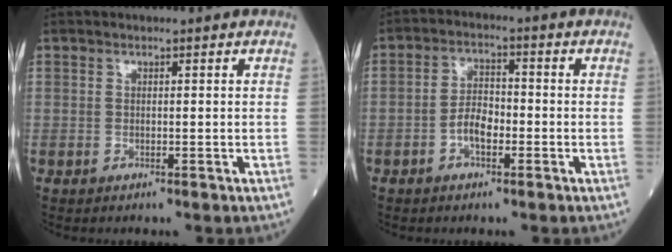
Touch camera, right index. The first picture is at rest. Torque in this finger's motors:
{"motor_torque": [0.88, -0.34, 0.41, 0.10]}